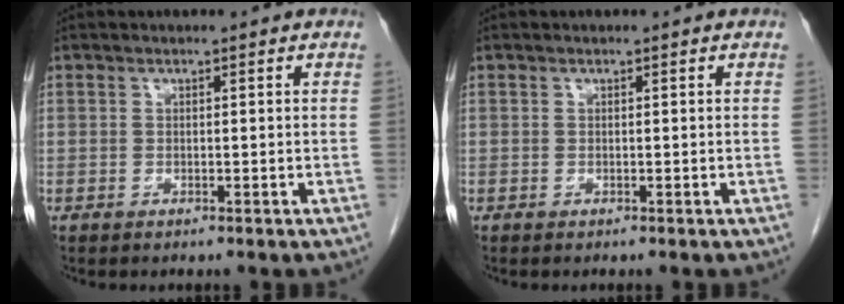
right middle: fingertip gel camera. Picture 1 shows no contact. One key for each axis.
{"total": 0.0}